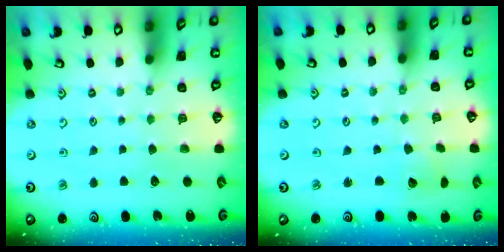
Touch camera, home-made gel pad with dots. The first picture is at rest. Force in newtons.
{"total": 3.7, "press": 3.7, "slide": 0.3}